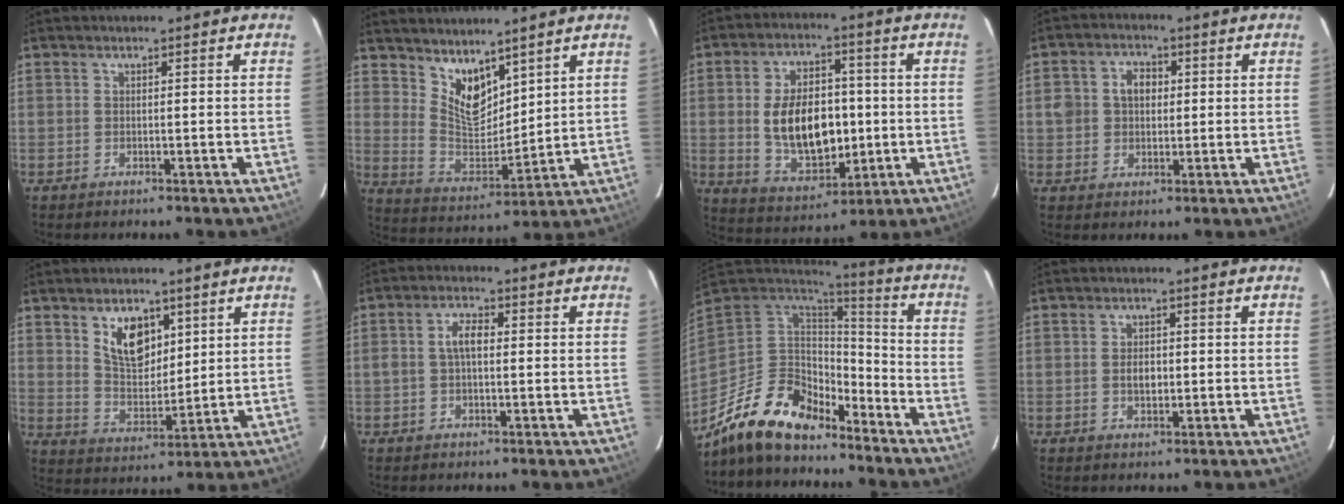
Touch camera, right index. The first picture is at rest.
{"total": 9.6, "force": [6.9, 4.6, 4.8], "torque": [-0.079, -0.007, 0.142]}
{"total": 14.7, "force": [-0.5, 8.8, 11.8], "torque": [-0.223, 0.008, 0.013]}
{"total": 5.5, "force": [0.5, 4.8, 2.6], "torque": [-0.051, 0.019, 0.010]}
{"total": 9.3, "force": [4.6, 5.5, 6.0], "torque": [-0.098, 0.004, 0.094]}
{"total": 3.7, "force": [0.0, 1.8, 3.2], "torque": [-0.064, 0.011, 0.002]}
{"total": 16.6, "force": [-12.2, 7.2, 8.6], "torque": [-0.182, -0.011, -0.217]}
{"total": 2.7, "force": [-0.3, 1.7, 2.0], "torque": [-0.035, 0.003, -0.005]}